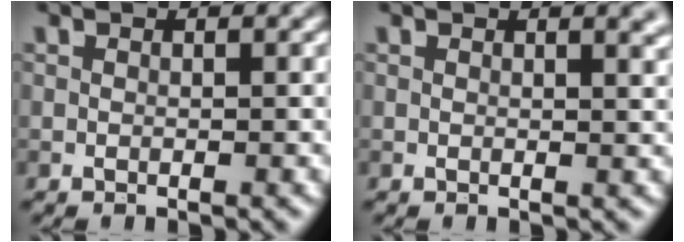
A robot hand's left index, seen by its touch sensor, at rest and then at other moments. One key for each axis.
{"total": 2.6, "fx": 1.5, "fy": 1.1, "fz": 1.9, "tx": -0.004, "ty": 0.015, "tz": 0.010}